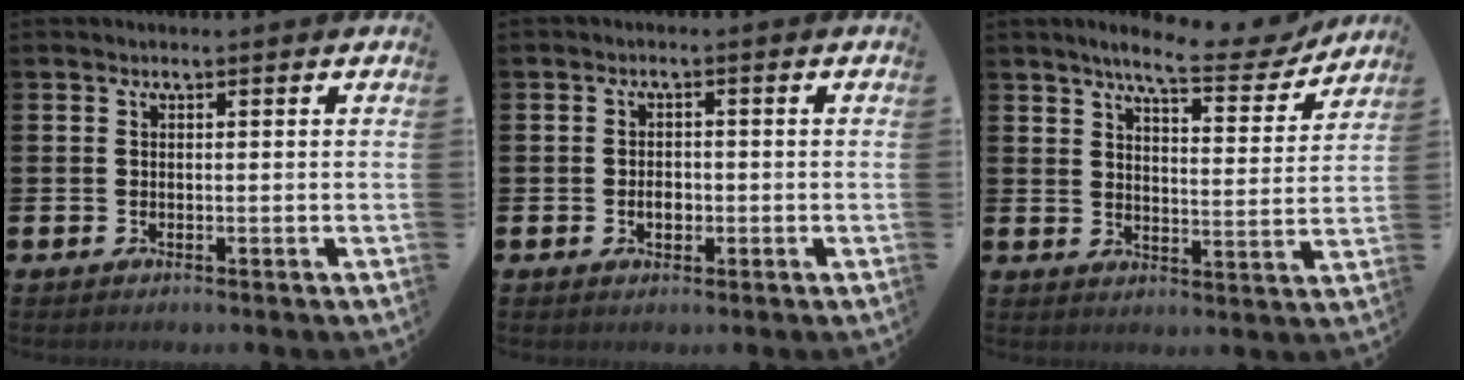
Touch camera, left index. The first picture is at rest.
{"total": 2.2, "force": [-0.5, 1.5, 1.5], "torque": [-0.012, -0.002, -0.015]}
{"total": 8.2, "force": [7.1, 1.4, 3.7], "torque": [-0.077, -0.036, 0.120]}